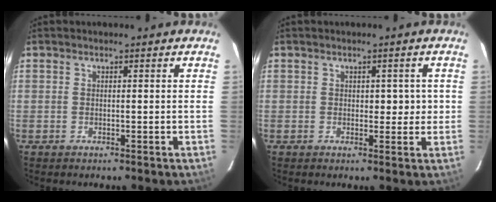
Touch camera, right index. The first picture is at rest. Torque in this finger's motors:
{"motor_torque": [0.17, -0.02, 0.11, 0.02]}